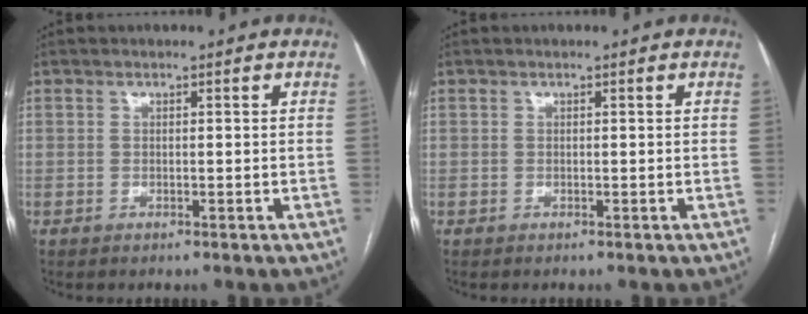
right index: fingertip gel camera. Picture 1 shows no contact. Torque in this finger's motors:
{"motor_torque": [0.00, 0.00, 0.00, 0.00]}